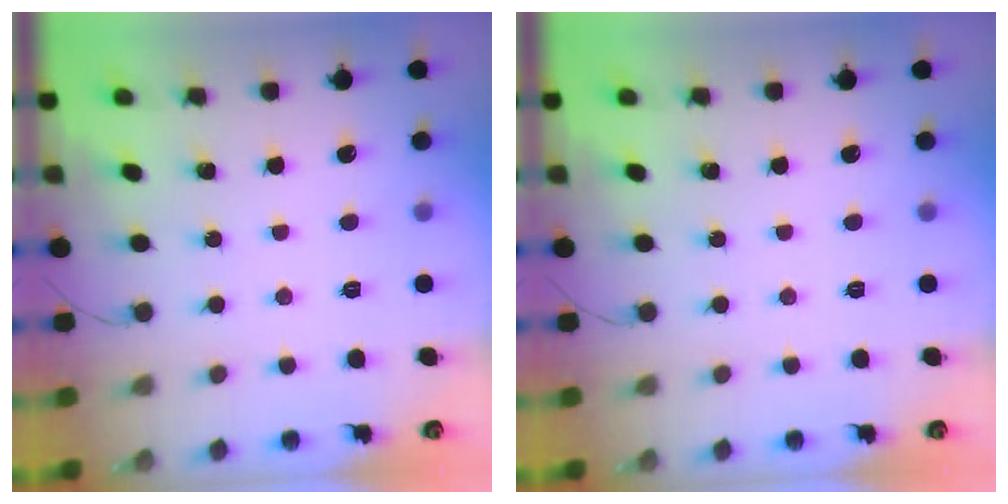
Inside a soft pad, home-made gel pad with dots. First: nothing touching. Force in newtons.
{"total": 0.0}